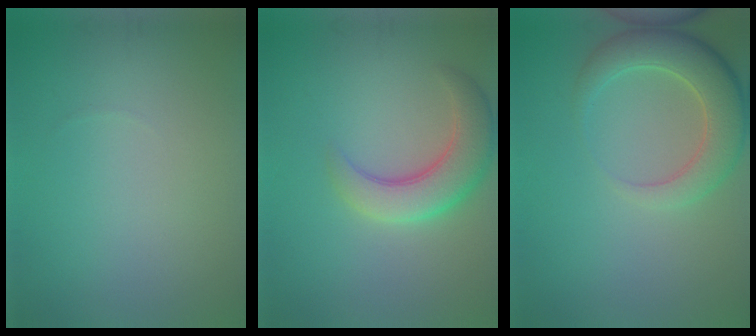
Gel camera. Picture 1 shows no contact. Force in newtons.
{"total": 5.2, "press": 5.2, "slide": 0.3}
{"total": 5.3, "press": 5.3, "slide": 0.6}